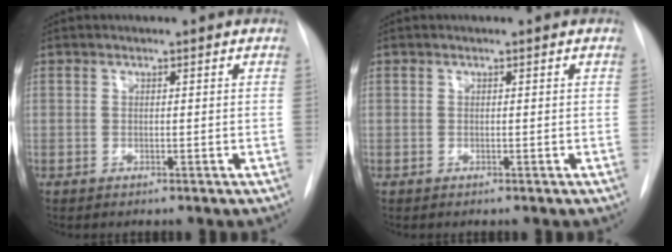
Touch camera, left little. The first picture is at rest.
{"total": 0.0}